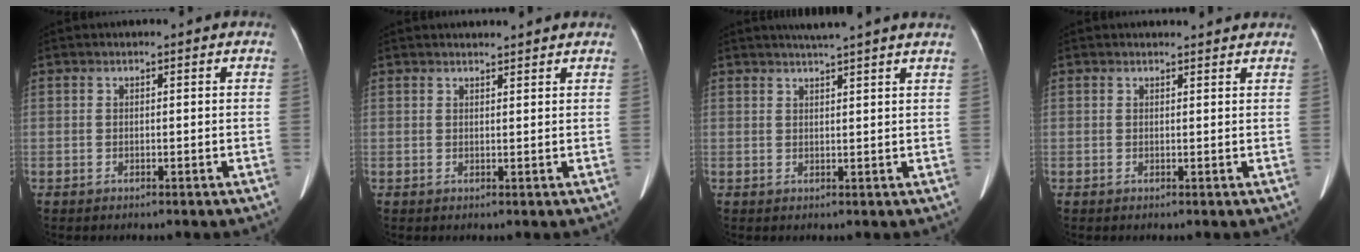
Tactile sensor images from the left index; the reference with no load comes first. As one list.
[{"total": 3.8, "force": [3.7, 0.3, 0.8], "torque": [-0.014, 0.016, 0.044]}, {"total": 7.0, "force": [6.1, -1.0, 3.3], "torque": [-0.046, 0.018, 0.069]}, {"total": 3.2, "force": [3.1, 0.6, 0.4], "torque": [-0.009, 0.011, 0.031]}]